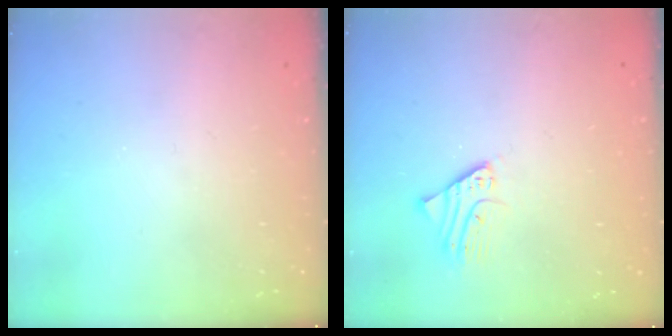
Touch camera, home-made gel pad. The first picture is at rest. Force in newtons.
{"total": 2.3, "press": 2.3, "slide": 0.1}